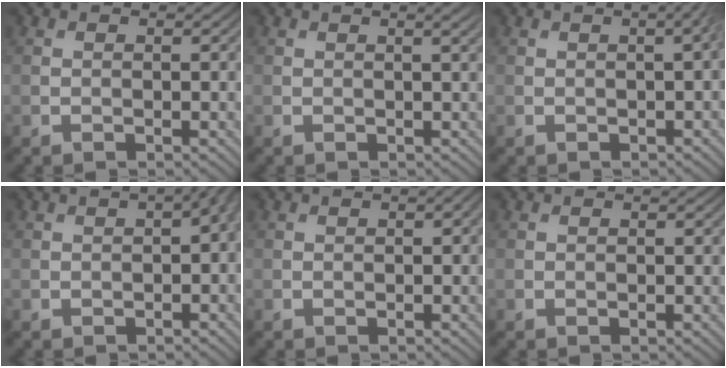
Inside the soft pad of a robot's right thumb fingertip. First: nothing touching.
{"total": 1.8, "force": [0.8, 0.3, 1.6], "torque": [-0.019, 0.005, 0.006]}
{"total": 2.5, "force": [0.1, 0.7, 2.5], "torque": [-0.023, 0.013, 0.004]}
{"total": 3.2, "force": [-0.1, 1.3, 2.9], "torque": [-0.037, -0.001, 0.007]}
{"total": 1.1, "force": [0.1, 0.3, 1.0], "torque": [-0.012, 0.004, 0.003]}
{"total": 0.0}